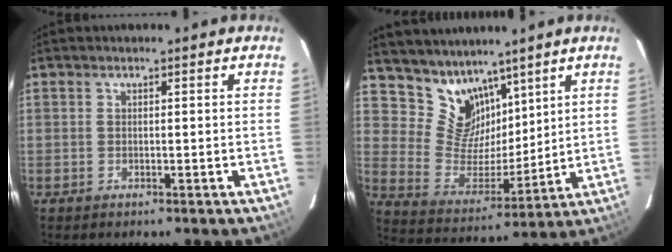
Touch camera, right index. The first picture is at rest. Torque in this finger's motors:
{"motor_torque": [-0.02, 0.52, 0.05, -0.01]}